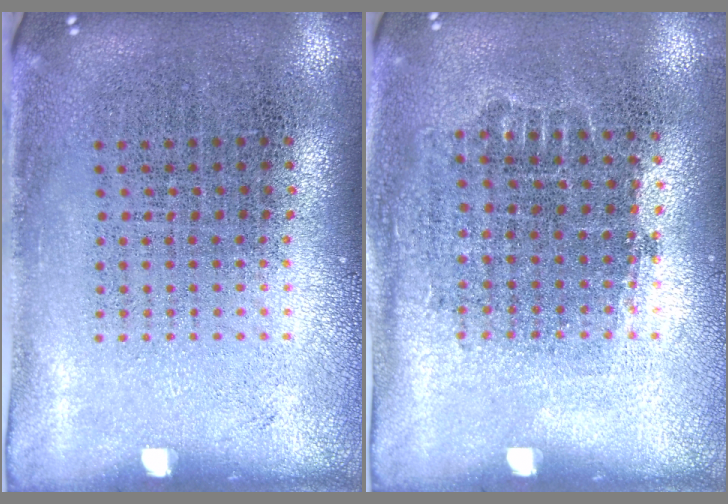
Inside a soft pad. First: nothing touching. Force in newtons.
{"total": 0.7, "press": 0.6, "slide": 0.3}